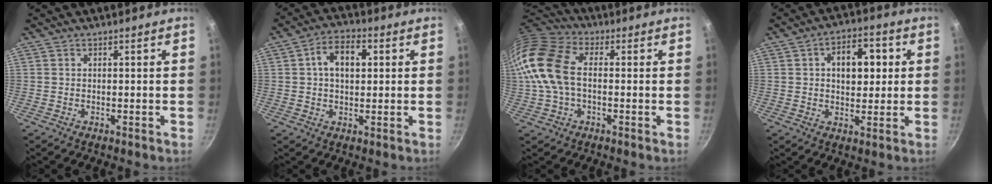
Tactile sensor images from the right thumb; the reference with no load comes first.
{"total": 8.0, "force": [1.7, 5.0, 6.0], "torque": [-0.082, 0.011, 0.019]}
{"total": 15.3, "force": [0.0, 9.9, 11.7], "torque": [-0.229, 0.037, -0.014]}
{"total": 9.6, "force": [1.8, 6.1, 7.2], "torque": [-0.072, 0.007, 0.020]}